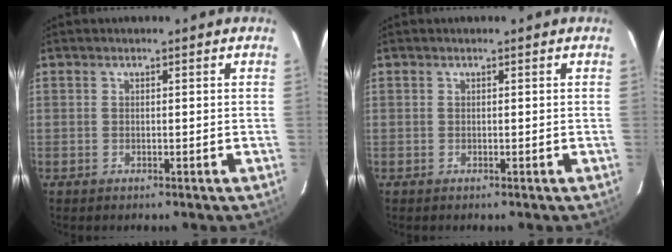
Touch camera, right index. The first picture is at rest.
{"total": 0.0}